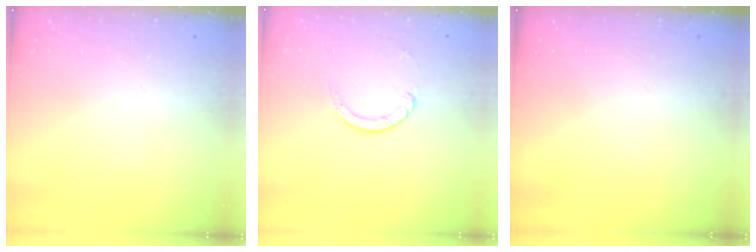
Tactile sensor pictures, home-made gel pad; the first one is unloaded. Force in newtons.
{"total": 2.7, "press": 2.7, "slide": 0.3}
{"total": 0.0}